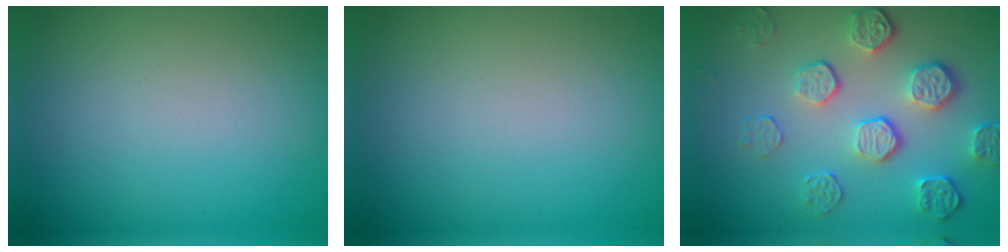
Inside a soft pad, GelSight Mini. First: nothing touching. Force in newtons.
{"total": 0.0}
{"total": 5.3, "press": 3.7, "slide": 3.7}